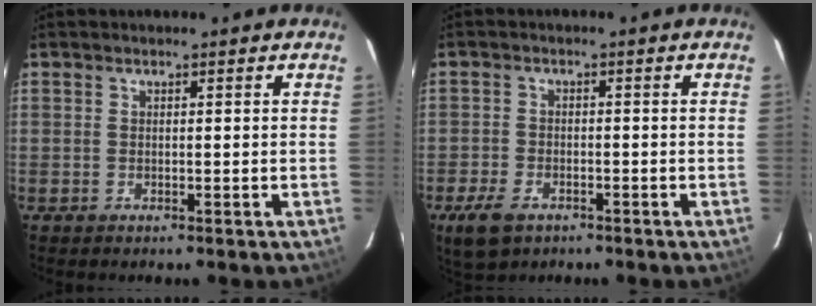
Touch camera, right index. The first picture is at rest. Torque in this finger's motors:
{"motor_torque": [0.40, -0.42, 0.05, 0.02]}